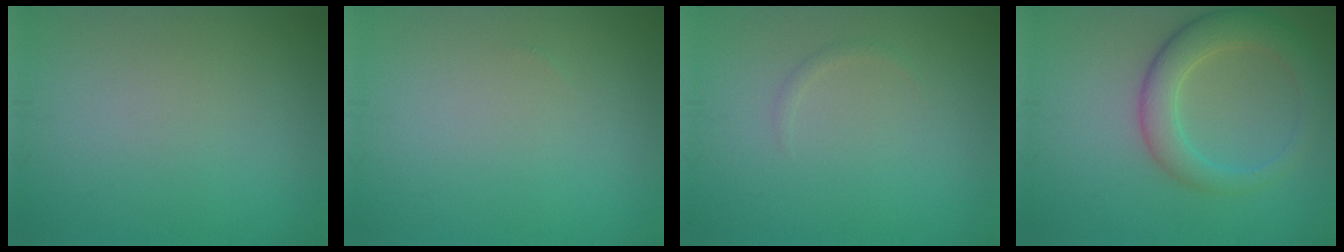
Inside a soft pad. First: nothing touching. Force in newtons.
{"total": 0.0}
{"total": 0.7, "press": 0.7, "slide": 0.0}
{"total": 4.8, "press": 4.8, "slide": 0.3}